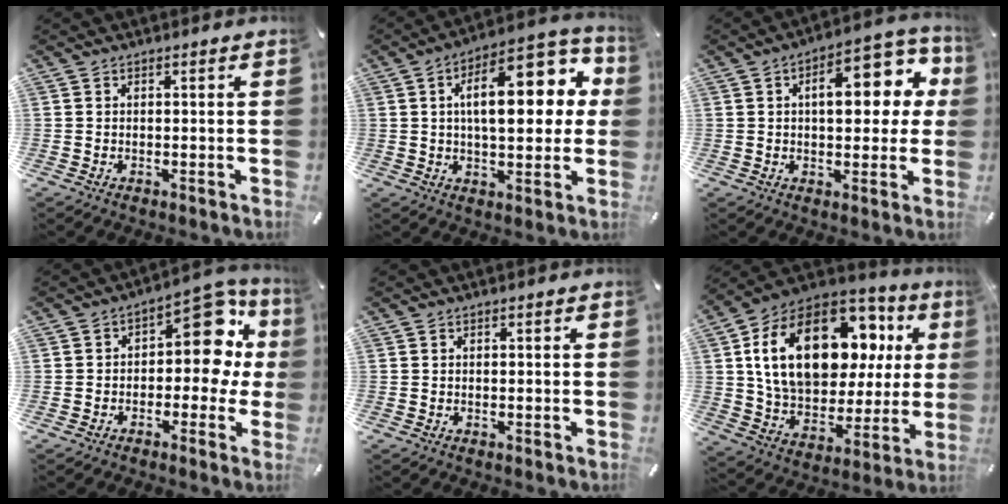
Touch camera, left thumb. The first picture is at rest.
{"total": 19.6, "force": [5.0, 9.3, 16.6], "torque": [-0.235, -0.012, 0.076]}
{"total": 15.2, "force": [3.7, 7.9, 12.5], "torque": [-0.163, -0.009, 0.058]}
{"total": 13.4, "force": [3.5, 7.6, 10.5], "torque": [-0.126, -0.022, 0.054]}
{"total": 0.0}
{"total": 24.4, "force": [9.2, 14.9, 17.0], "torque": [-0.312, -0.040, 0.159]}